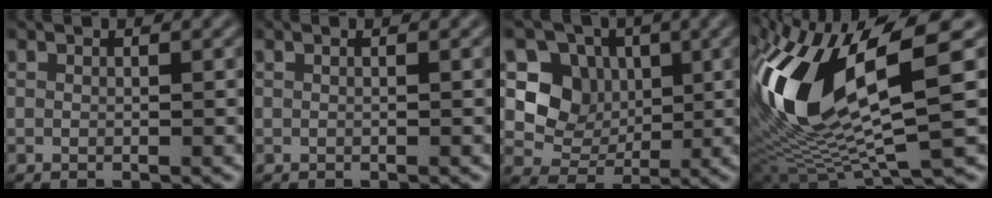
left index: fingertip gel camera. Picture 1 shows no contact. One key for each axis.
{"total": 0.7, "fx": 0.1, "fy": 0.3, "fz": 0.6, "tx": -0.007, "ty": 0.000, "tz": -0.006}
{"total": 4.9, "fx": 0.8, "fy": 4.4, "fz": 1.9, "tx": -0.033, "ty": -0.007, "tz": 0.005}
{"total": 13.8, "fx": 3.1, "fy": 5.0, "fz": 12.5, "tx": -0.269, "ty": -0.005, "tz": 0.063}